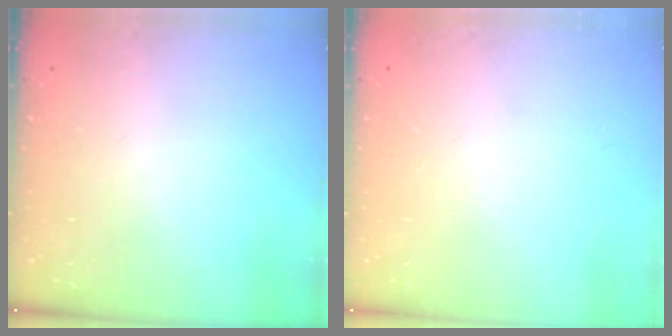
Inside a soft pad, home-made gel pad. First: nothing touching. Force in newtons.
{"total": 0.0}